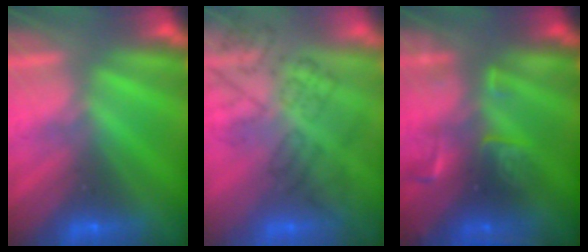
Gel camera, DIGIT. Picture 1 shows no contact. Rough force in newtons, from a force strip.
{"total": 4.5}
{"total": 2.7}